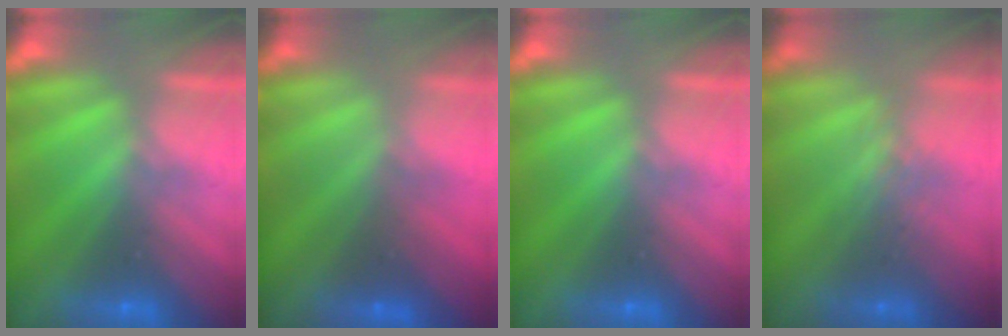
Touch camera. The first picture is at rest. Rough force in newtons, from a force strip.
{"total": 1.5}
{"total": 0.0}
{"total": 2.6}